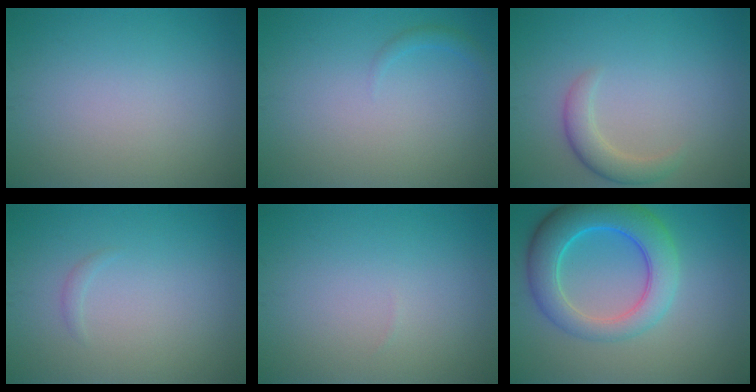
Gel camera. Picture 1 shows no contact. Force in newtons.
{"total": 0.9, "press": 0.9, "slide": 0.1}
{"total": 2.5, "press": 2.5, "slide": 0.2}
{"total": 0.6, "press": 0.5, "slide": 0.1}
{"total": 0.0}
{"total": 7.4, "press": 7.4, "slide": 0.3}